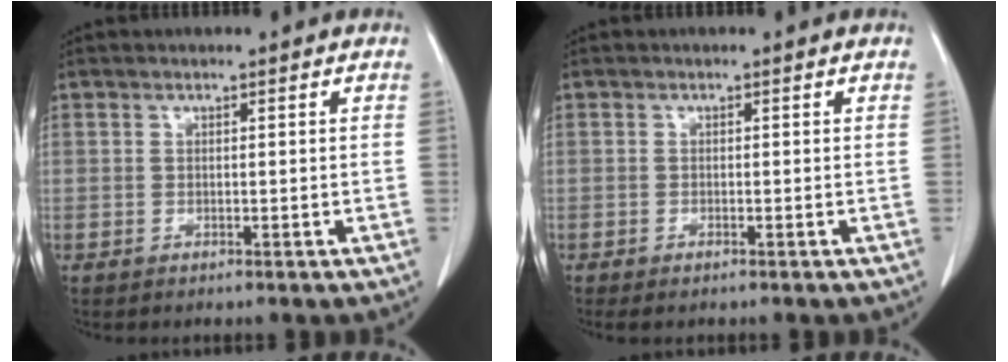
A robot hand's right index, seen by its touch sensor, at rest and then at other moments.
{"total": 0.9, "force": [-0.7, 0.1, 0.6], "torque": [-0.011, -0.002, -0.008]}